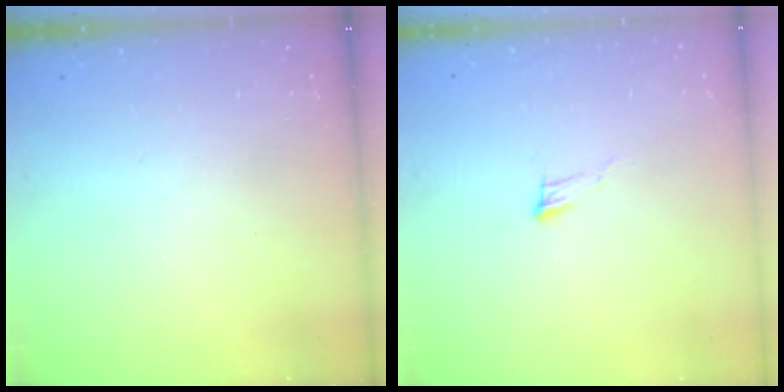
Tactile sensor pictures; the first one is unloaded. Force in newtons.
{"total": 6.3, "press": 6.2, "slide": 1.0}